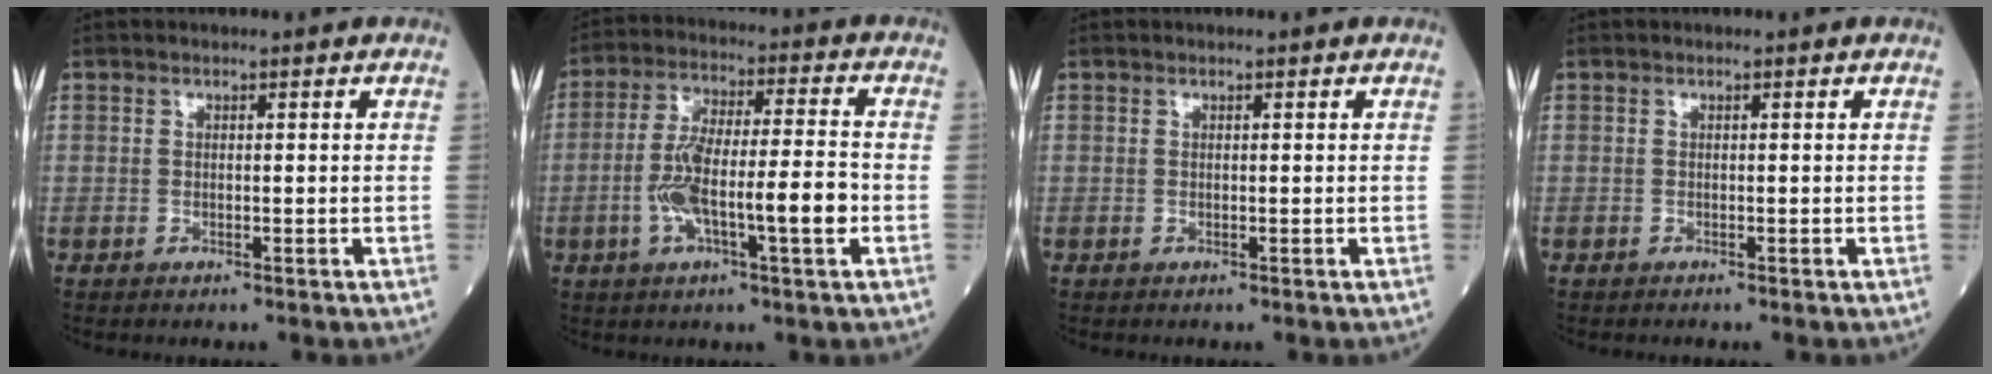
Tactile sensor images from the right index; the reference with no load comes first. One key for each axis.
{"total": 11.8, "fx": -3.0, "fy": 1.5, "fz": 11.3, "tx": -0.209, "ty": 0.011, "tz": -0.055}
{"total": 0.0}
{"total": 0.0}